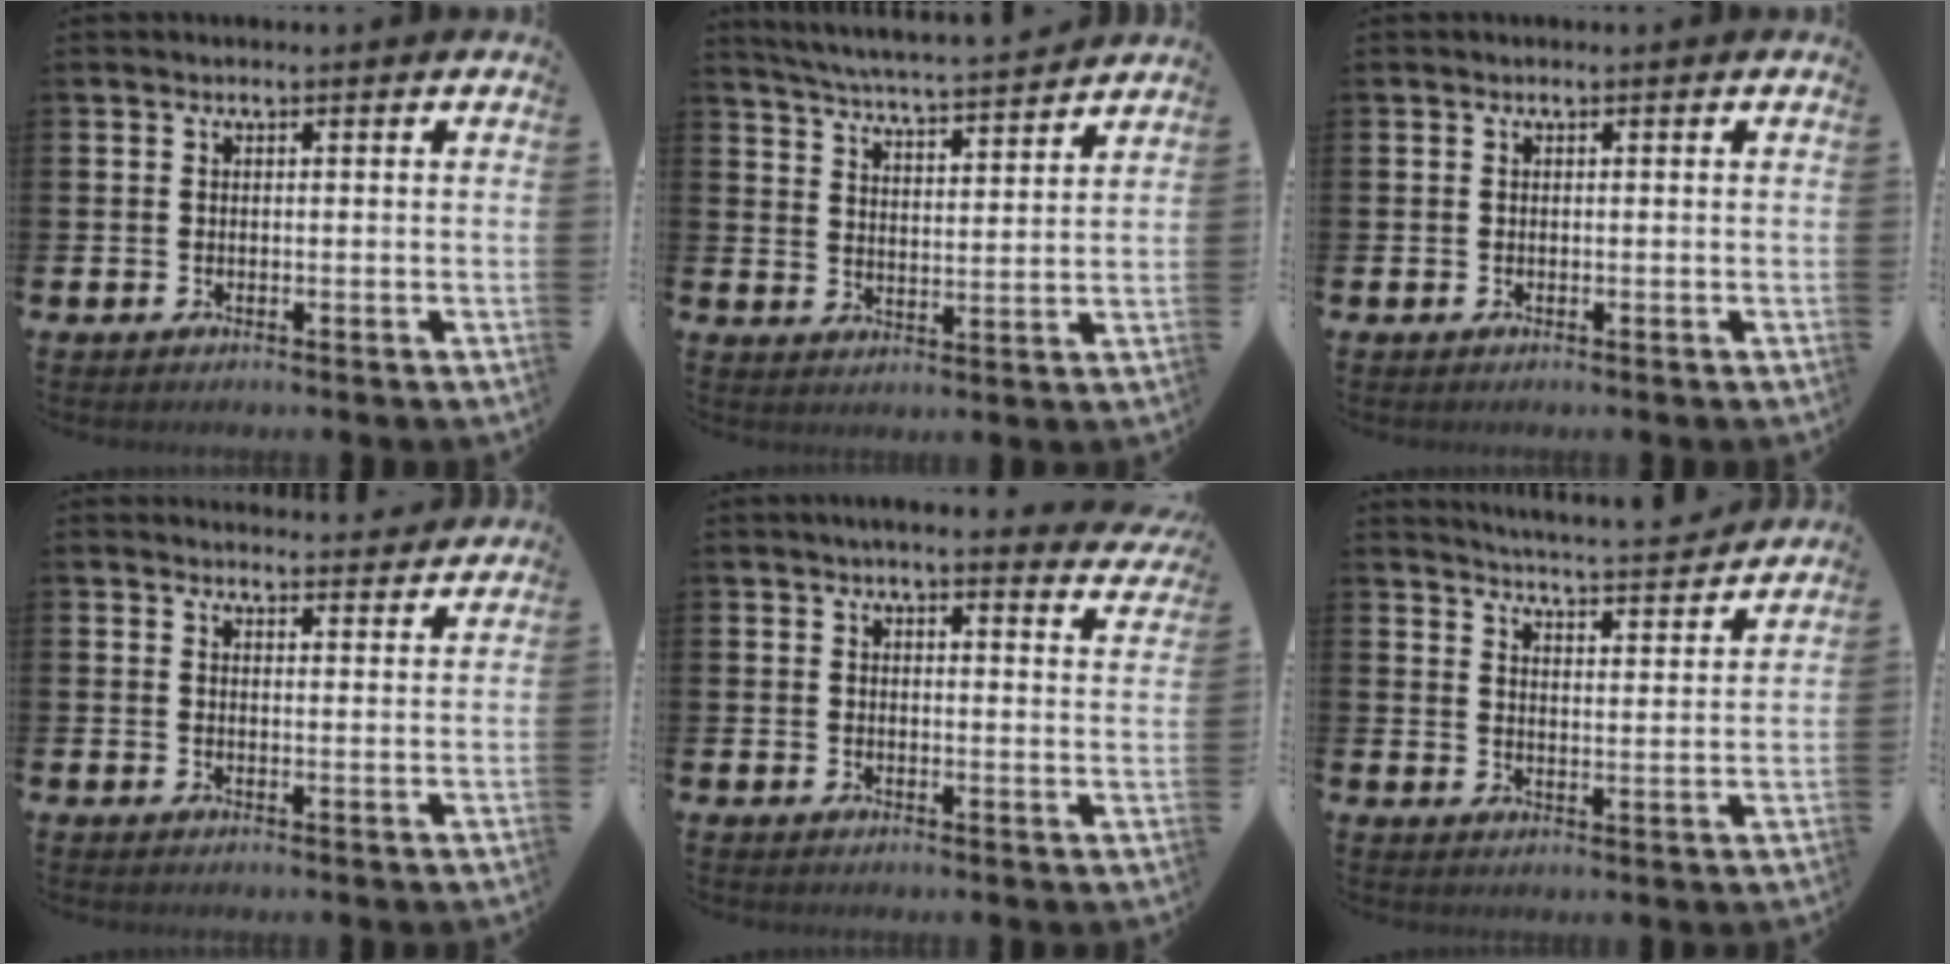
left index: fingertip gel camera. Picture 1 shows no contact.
{"total": 5.3, "force": [5.2, -0.3, 1.0], "torque": [-0.045, -0.044, 0.089]}
{"total": 0.0}
{"total": 3.2, "force": [3.2, 0.2, -0.1], "torque": [0.004, -0.022, 0.055]}
{"total": 3.8, "force": [3.7, 0.1, 1.0], "torque": [-0.014, -0.022, 0.062]}
{"total": 5.0, "force": [4.9, -0.4, 0.5], "torque": [-0.026, -0.042, 0.082]}